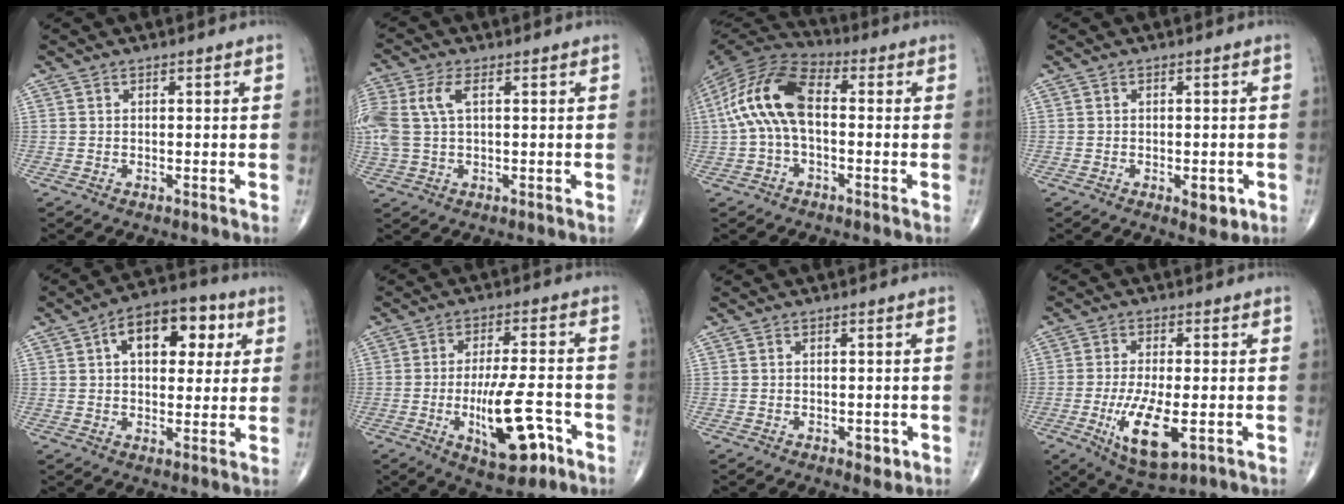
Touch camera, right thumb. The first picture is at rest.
{"total": 9.3, "force": [2.1, 5.0, 7.6], "torque": [-0.212, 0.022, 0.045]}
{"total": 14.7, "force": [0.5, 7.9, 12.4], "torque": [-0.253, 0.039, -0.003]}
{"total": 3.6, "force": [-1.2, 1.8, 2.9], "torque": [-0.026, -0.002, -0.010]}
{"total": 13.6, "force": [4.3, 7.8, 10.3], "torque": [-0.116, 0.012, 0.060]}
{"total": 13.2, "force": [-4.8, 4.6, 11.4], "torque": [-0.177, 0.020, -0.069]}
{"total": 2.3, "force": [-0.9, 1.3, 1.7], "torque": [-0.014, 0.002, -0.009]}
{"total": 11.3, "force": [-3.2, 4.2, 10.0], "torque": [-0.181, -0.015, -0.048]}